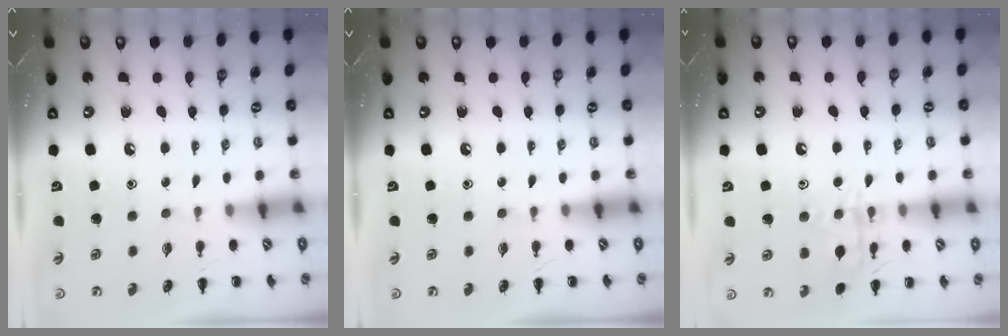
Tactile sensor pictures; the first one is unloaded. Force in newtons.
{"total": 0.0}
{"total": 12.0, "press": 12.0, "slide": 0.7}